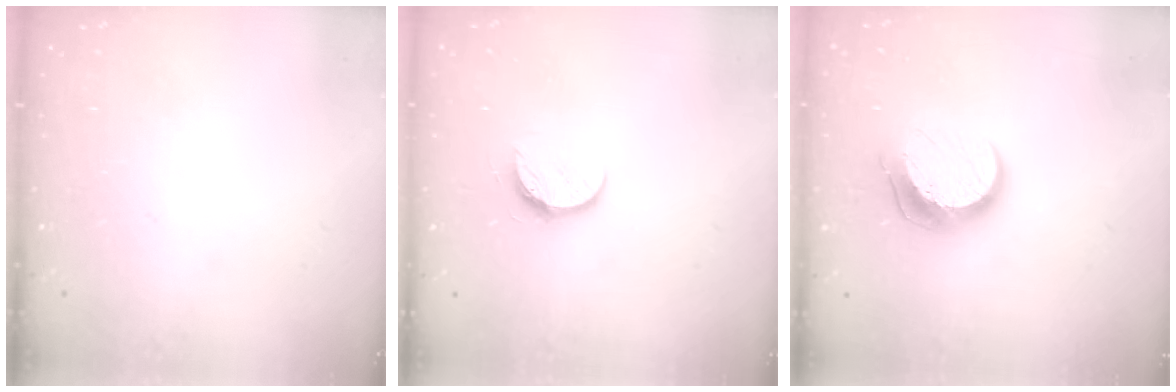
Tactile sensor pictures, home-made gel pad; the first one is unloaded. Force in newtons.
{"total": 7.6, "press": 7.6, "slide": 0.6}
{"total": 10.7, "press": 10.7, "slide": 0.7}